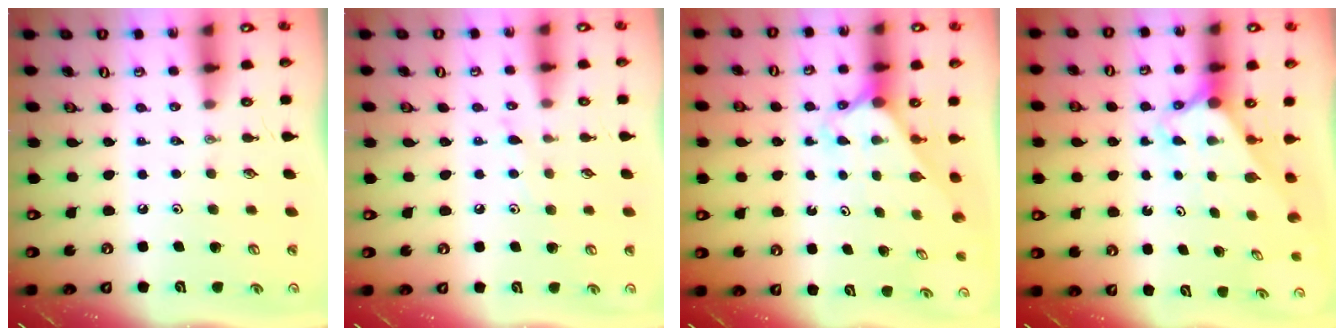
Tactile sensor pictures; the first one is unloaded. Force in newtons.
{"total": 6.3, "press": 6.2, "slide": 0.7}
{"total": 2.2, "press": 2.2, "slide": 0.2}
{"total": 2.7, "press": 2.7, "slide": 0.1}